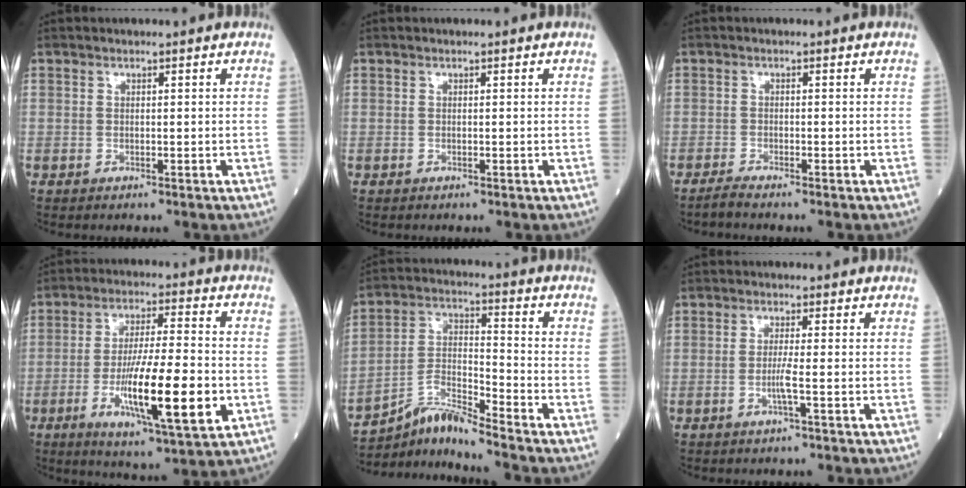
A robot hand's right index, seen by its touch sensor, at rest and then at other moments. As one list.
[{"total": 0.0}, {"total": 1.6, "force": [-1.5, -0.4, 0.5], "torque": [-0.017, -0.003, -0.033]}, {"total": 15.9, "force": [-4.2, 1.9, 15.2], "torque": [-0.268, -0.019, -0.069]}, {"total": 8.1, "force": [-7.6, -1.4, 2.7], "torque": [-0.068, 0.002, -0.141]}, {"total": 2.3, "force": [-0.8, -0.6, 2.0], "torque": [-0.043, -0.003, -0.019]}]